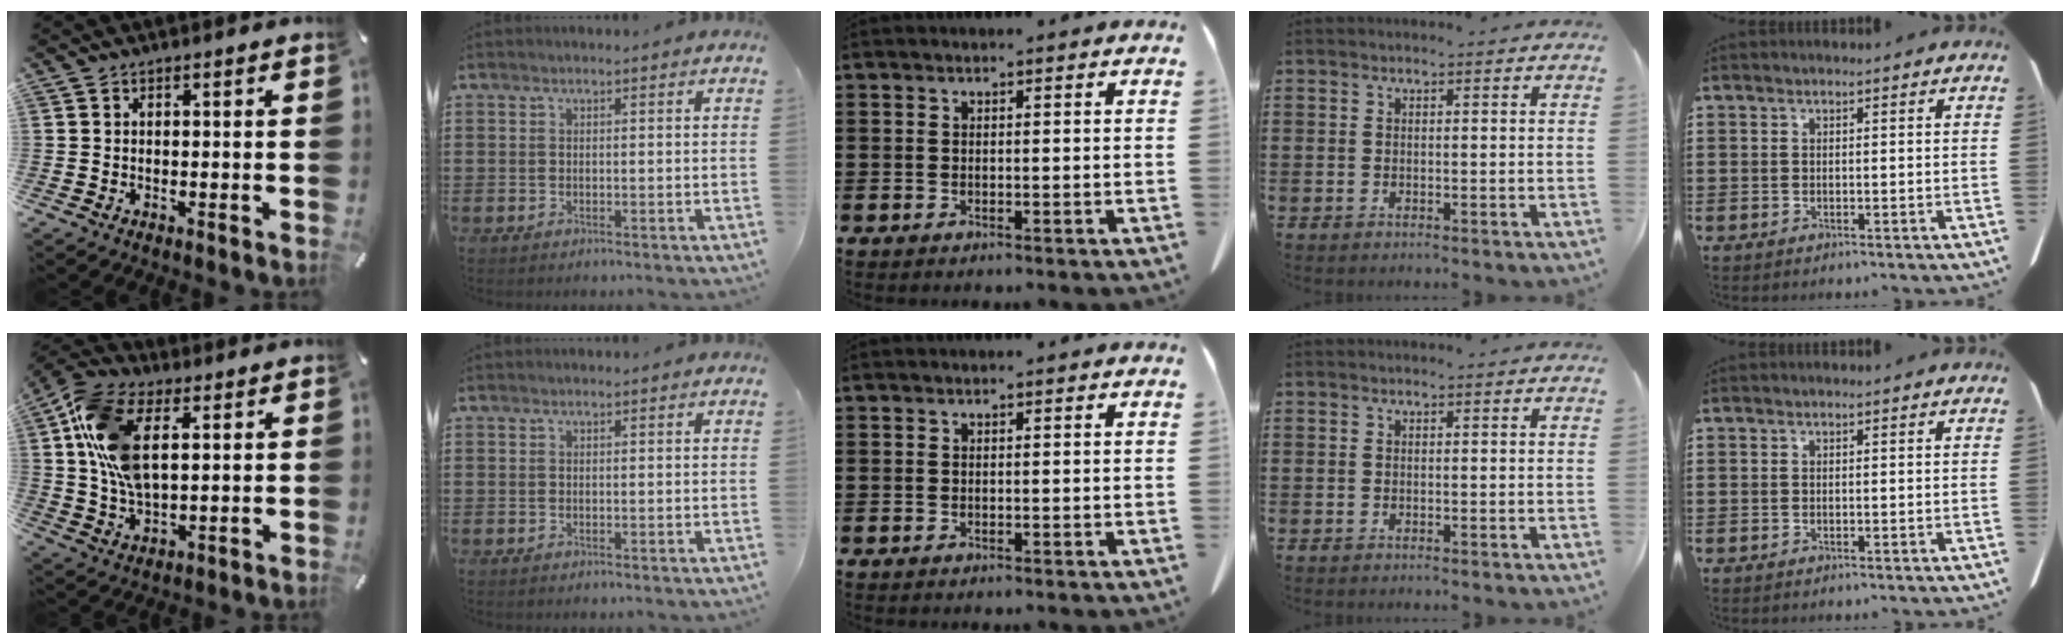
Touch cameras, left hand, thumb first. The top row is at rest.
{"thumb": {"total": 15.2, "force": [4.3, 8.9, 11.6], "torque": [-0.270, 0.001, 0.078]}}